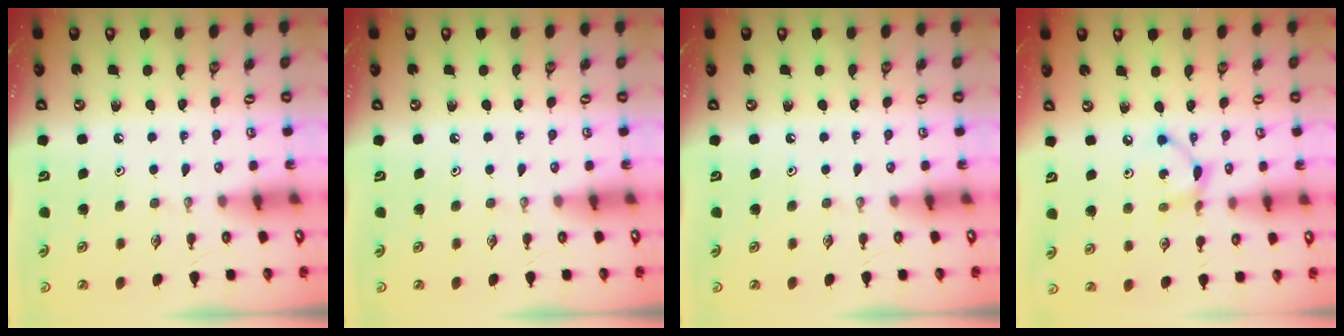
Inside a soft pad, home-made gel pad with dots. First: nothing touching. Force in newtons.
{"total": 0.0}
{"total": 0.0}
{"total": 6.2, "press": 6.2, "slide": 0.2}